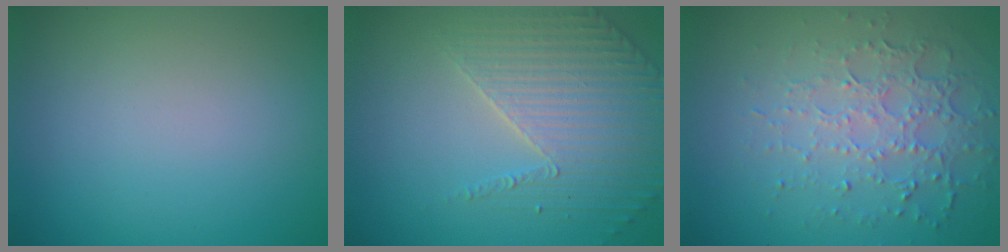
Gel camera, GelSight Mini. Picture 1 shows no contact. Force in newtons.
{"total": 3.7, "press": 3.7, "slide": 0.7}
{"total": 4.9, "press": 3.4, "slide": 3.5}